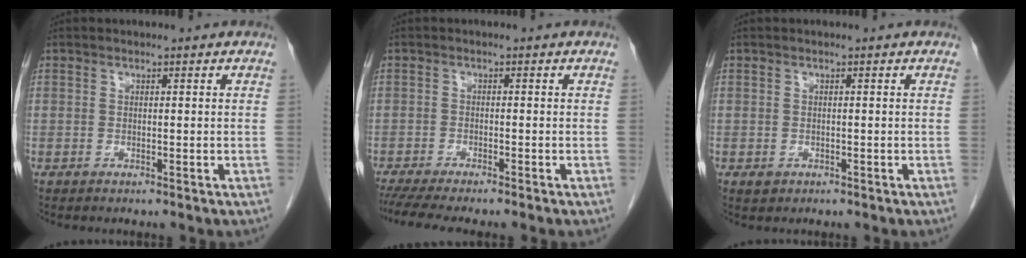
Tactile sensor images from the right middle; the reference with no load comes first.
{"total": 7.3, "force": [-6.2, 0.0, 3.9], "torque": [-0.053, -0.015, -0.100]}
{"total": 1.0, "force": [-0.4, 0.8, 0.4], "torque": [-0.008, 0.001, 0.000]}